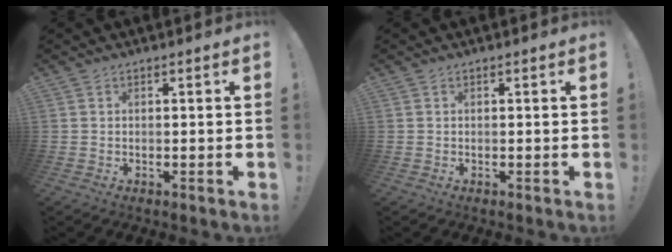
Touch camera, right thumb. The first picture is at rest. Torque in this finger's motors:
{"motor_torque": [0.00, 0.00, -0.07, 0.07, 0.00]}